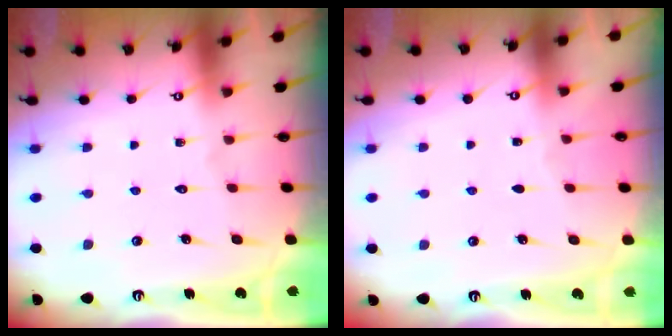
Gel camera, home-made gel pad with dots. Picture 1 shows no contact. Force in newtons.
{"total": 2.5, "press": 2.5, "slide": 0.3}